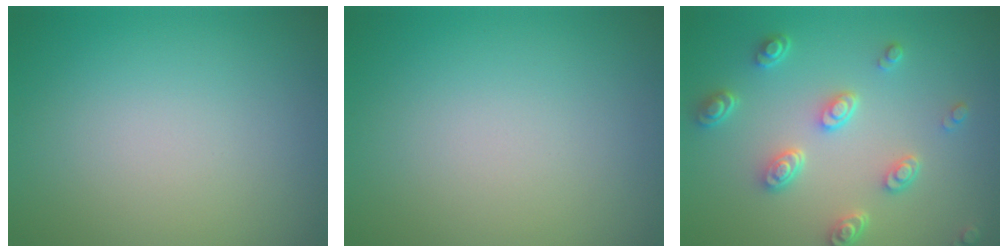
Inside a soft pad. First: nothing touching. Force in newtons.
{"total": 0.0}
{"total": 4.3, "press": 3.3, "slide": 2.8}